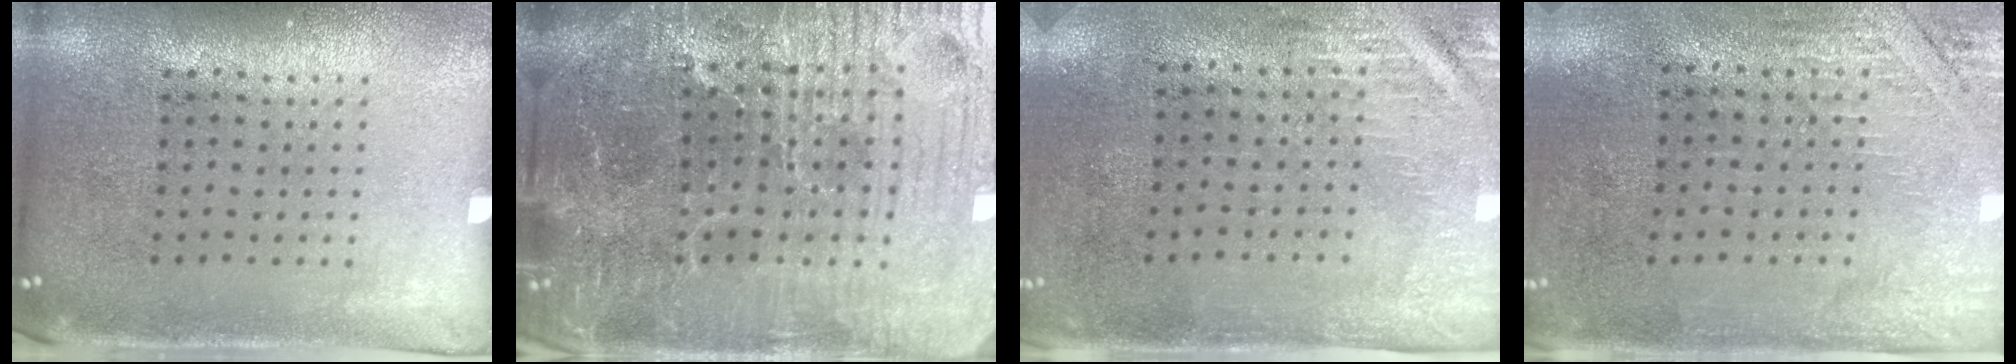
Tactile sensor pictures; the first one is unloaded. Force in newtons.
{"total": 6.2, "press": 5.8, "slide": 2.1}
{"total": 2.9, "press": 2.5, "slide": 1.4}
{"total": 2.7, "press": 2.4, "slide": 1.3}